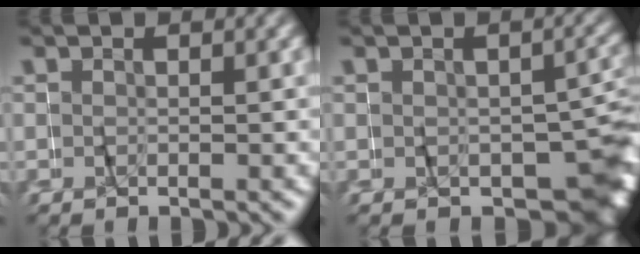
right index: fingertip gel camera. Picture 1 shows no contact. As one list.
[{"total": 7.0, "force": [-2.0, 4.6, 4.9], "torque": [-0.049, -0.009, -0.024]}]